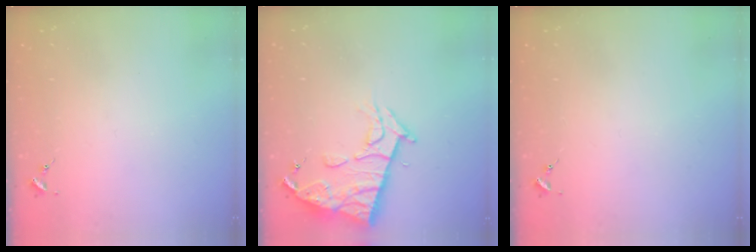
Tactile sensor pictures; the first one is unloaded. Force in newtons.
{"total": 12.4, "press": 12.4, "slide": 1.2}
{"total": 0.0}